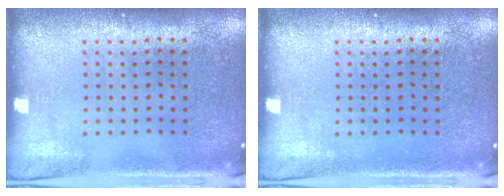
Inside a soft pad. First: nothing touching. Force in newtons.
{"total": 0.0}